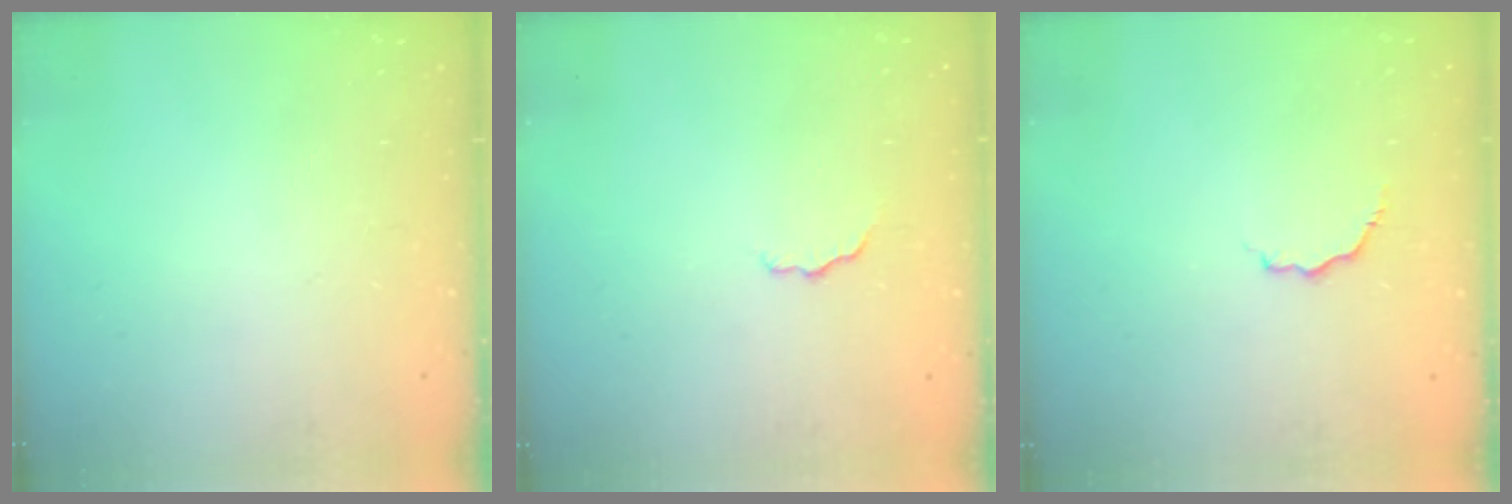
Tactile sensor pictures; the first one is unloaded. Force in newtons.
{"total": 4.0, "press": 3.9, "slide": 0.9}
{"total": 3.6, "press": 3.5, "slide": 0.7}